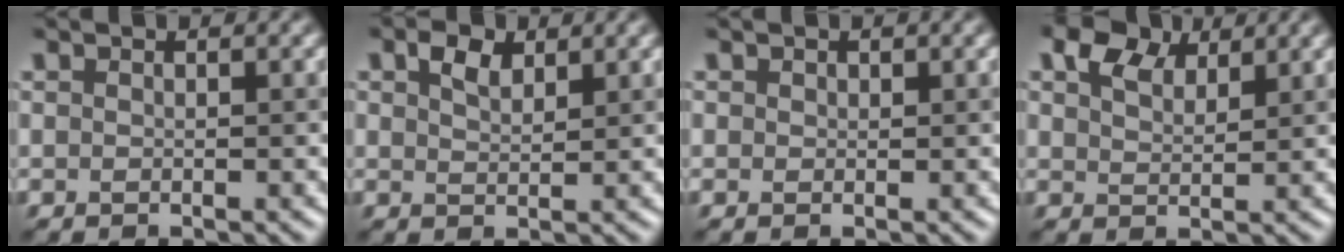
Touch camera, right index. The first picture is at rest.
{"total": 2.1, "force": [1.4, 1.1, 1.2], "torque": [-0.025, 0.005, 0.027]}
{"total": 0.6, "force": [0.3, 0.5, 0.1], "torque": [0.001, -0.002, 0.002]}
{"total": 4.2, "force": [3.0, 2.0, 2.1], "torque": [-0.046, 0.013, 0.054]}